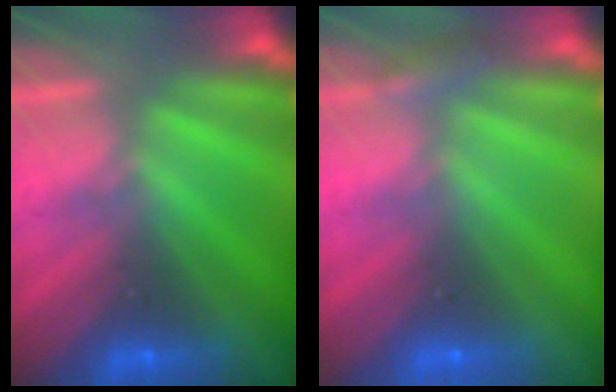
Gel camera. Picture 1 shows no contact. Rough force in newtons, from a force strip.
{"total": 2.3}